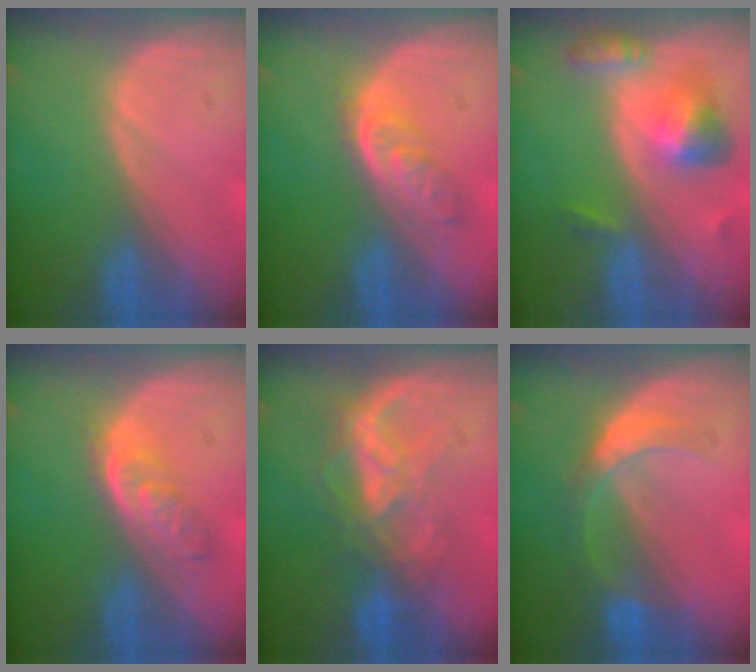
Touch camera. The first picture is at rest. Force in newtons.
{"total": 4.7, "press": 4.4, "slide": 1.9}
{"total": 6.5, "press": 6.0, "slide": 2.5}
{"total": 4.7, "press": 4.4, "slide": 1.9}
{"total": 6.5, "press": 6.5, "slide": 0.5}
{"total": 5.2, "press": 4.8, "slide": 2.1}